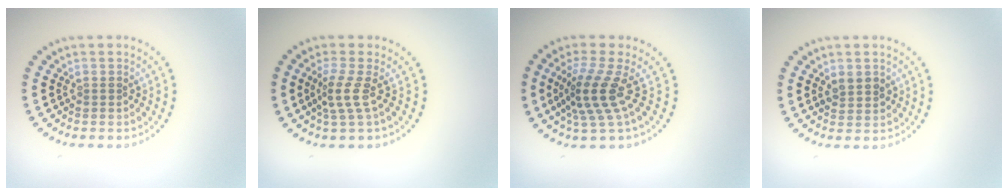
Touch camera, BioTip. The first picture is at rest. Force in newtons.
{"total": 2.3, "press": 1.6, "slide": 1.7}
{"total": 3.9, "press": 2.8, "slide": 2.8}
{"total": 1.7, "press": 1.6, "slide": 0.3}